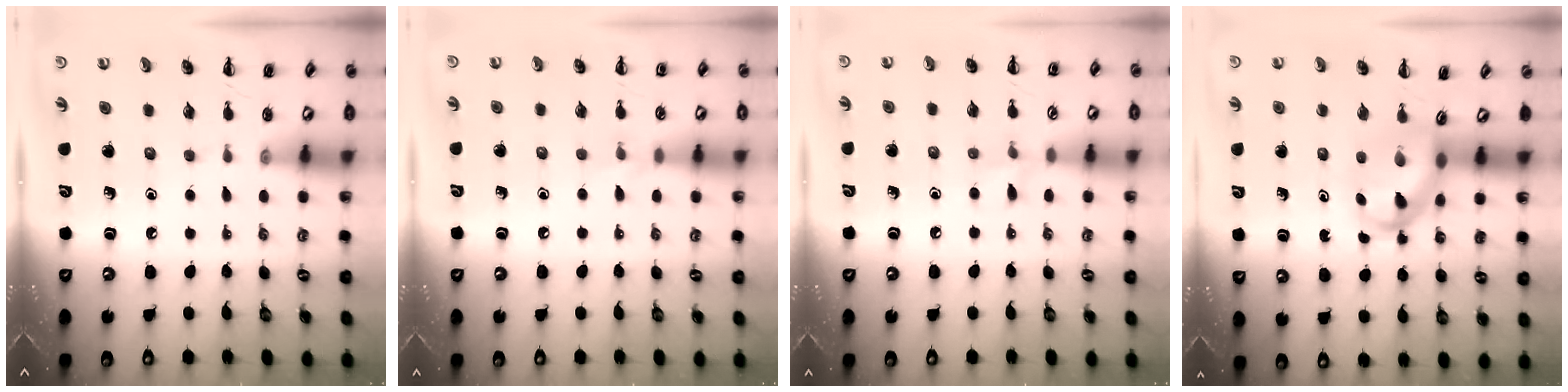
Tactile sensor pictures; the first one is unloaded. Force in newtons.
{"total": 4.8, "press": 4.6, "slide": 1.3}
{"total": 5.3, "press": 4.9, "slide": 1.9}
{"total": 4.2, "press": 4.2, "slide": 0.6}